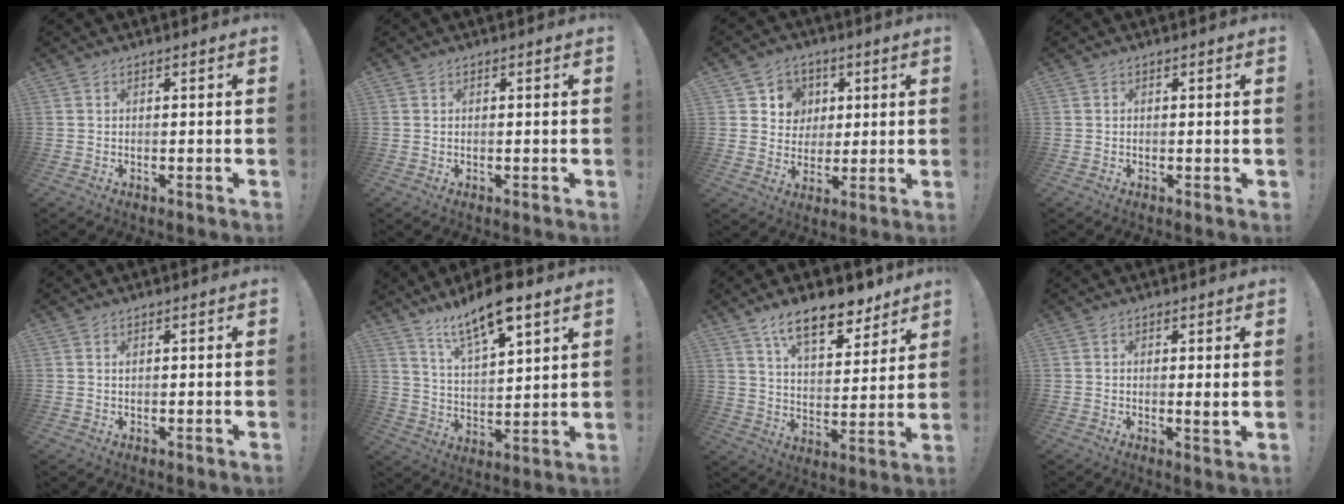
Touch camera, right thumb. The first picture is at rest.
{"total": 0.0}
{"total": 7.9, "force": [2.6, 7.4, 1.2], "torque": [-0.014, -0.022, 0.053]}
{"total": 0.0}
{"total": 0.5, "force": [0.3, 0.4, 0.0], "torque": [0.008, -0.003, 0.005]}
{"total": 13.4, "force": [9.7, 3.4, 8.6], "torque": [-0.148, -0.057, 0.164]}
{"total": 14.7, "force": [10.3, 6.0, 8.6], "torque": [-0.130, -0.063, 0.178]}
{"total": 2.4, "force": [0.6, -0.2, 2.3], "torque": [-0.026, -0.012, 0.007]}